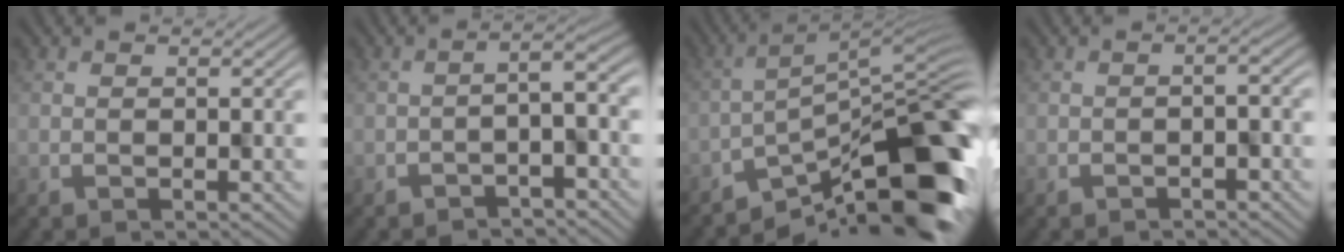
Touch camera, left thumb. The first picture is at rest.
{"total": 4.4, "force": [-2.7, 0.9, 3.4], "torque": [-0.039, 0.006, -0.047]}
{"total": 13.8, "force": [-8.1, 3.6, 10.5], "torque": [-0.149, 0.006, -0.147]}
{"total": 1.7, "force": [-1.3, 0.4, 1.0], "torque": [-0.017, 0.002, -0.017]}